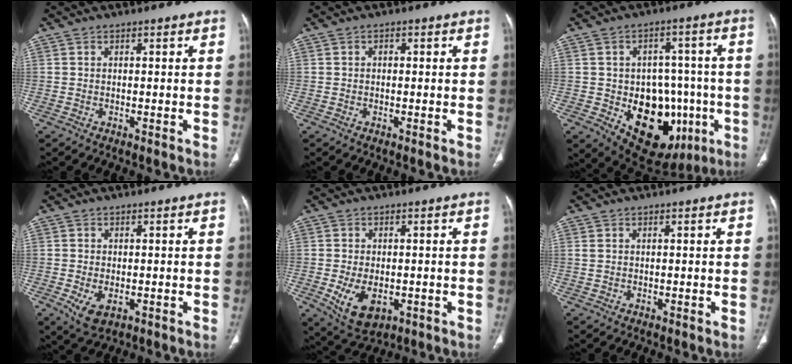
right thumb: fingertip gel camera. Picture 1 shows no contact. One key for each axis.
{"total": 0.8, "fx": 0.1, "fy": 0.6, "fz": 0.5, "tx": -0.007, "ty": 0.004, "tz": 0.001}
{"total": 19.7, "fx": -5.4, "fy": 13.1, "fz": 13.7, "tx": -0.149, "ty": 0.021, "tz": -0.053}
{"total": 4.6, "fx": -1.4, "fy": 2.7, "fz": 3.4, "tx": -0.064, "ty": -0.007, "tz": -0.015}
{"total": 8.0, "fx": -2.1, "fy": 4.9, "fz": 6.0, "tx": -0.097, "ty": -0.006, "tz": -0.021}
{"total": 0.8, "fx": 0.4, "fy": 0.6, "fz": 0.5, "tx": -0.010, "ty": 0.004, "tz": 0.012}